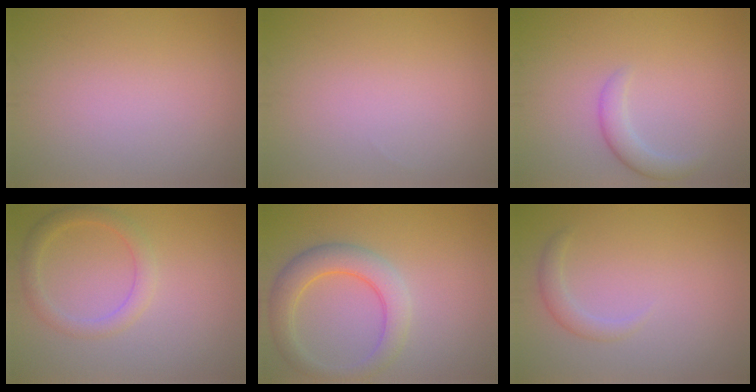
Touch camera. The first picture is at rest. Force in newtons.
{"total": 0.0}
{"total": 2.2, "press": 2.2, "slide": 0.2}
{"total": 2.4, "press": 2.4, "slide": 0.1}
{"total": 4.5, "press": 4.5, "slide": 0.3}
{"total": 1.5, "press": 1.5, "slide": 0.1}